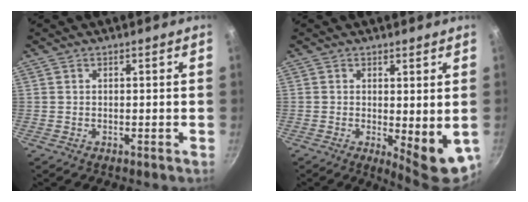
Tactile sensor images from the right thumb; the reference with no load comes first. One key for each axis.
{"total": 8.3, "fx": -0.6, "fy": 3.0, "fz": 7.7, "tx": -0.090, "ty": -0.012, "tz": 0.003}